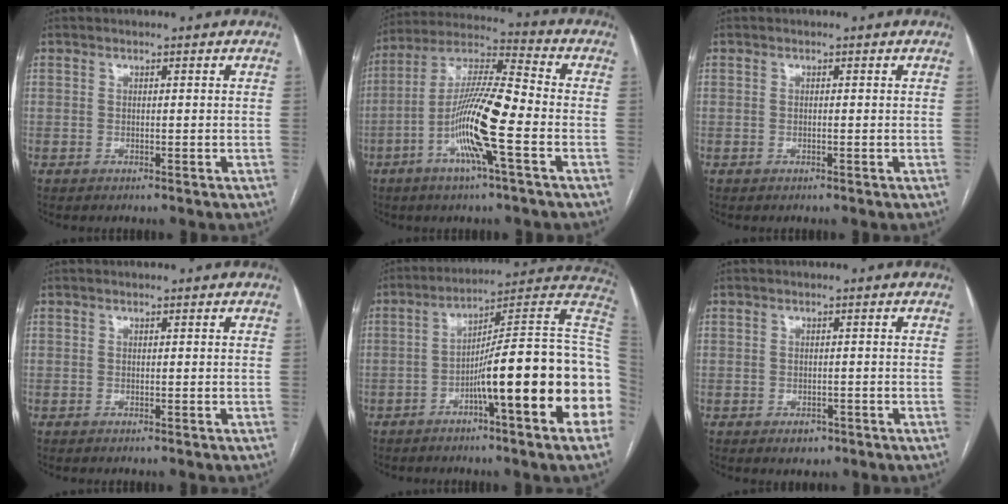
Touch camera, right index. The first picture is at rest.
{"total": 14.3, "force": [-4.6, 0.8, 13.6], "torque": [-0.265, 0.004, -0.090]}
{"total": 0.0}
{"total": 0.0}
{"total": 20.3, "force": [-5.0, 0.7, 19.7], "torque": [-0.199, 0.032, -0.071]}
{"total": 2.2, "force": [-1.3, 1.5, 1.0], "torque": [-0.010, 0.002, -0.011]}